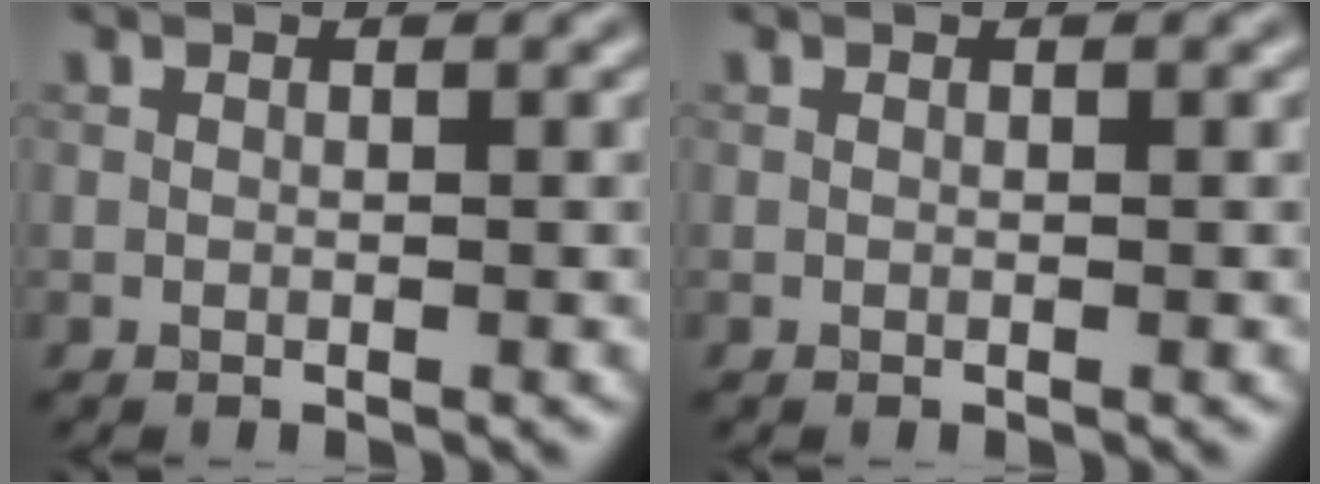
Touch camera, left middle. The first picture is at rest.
{"total": 0.0}